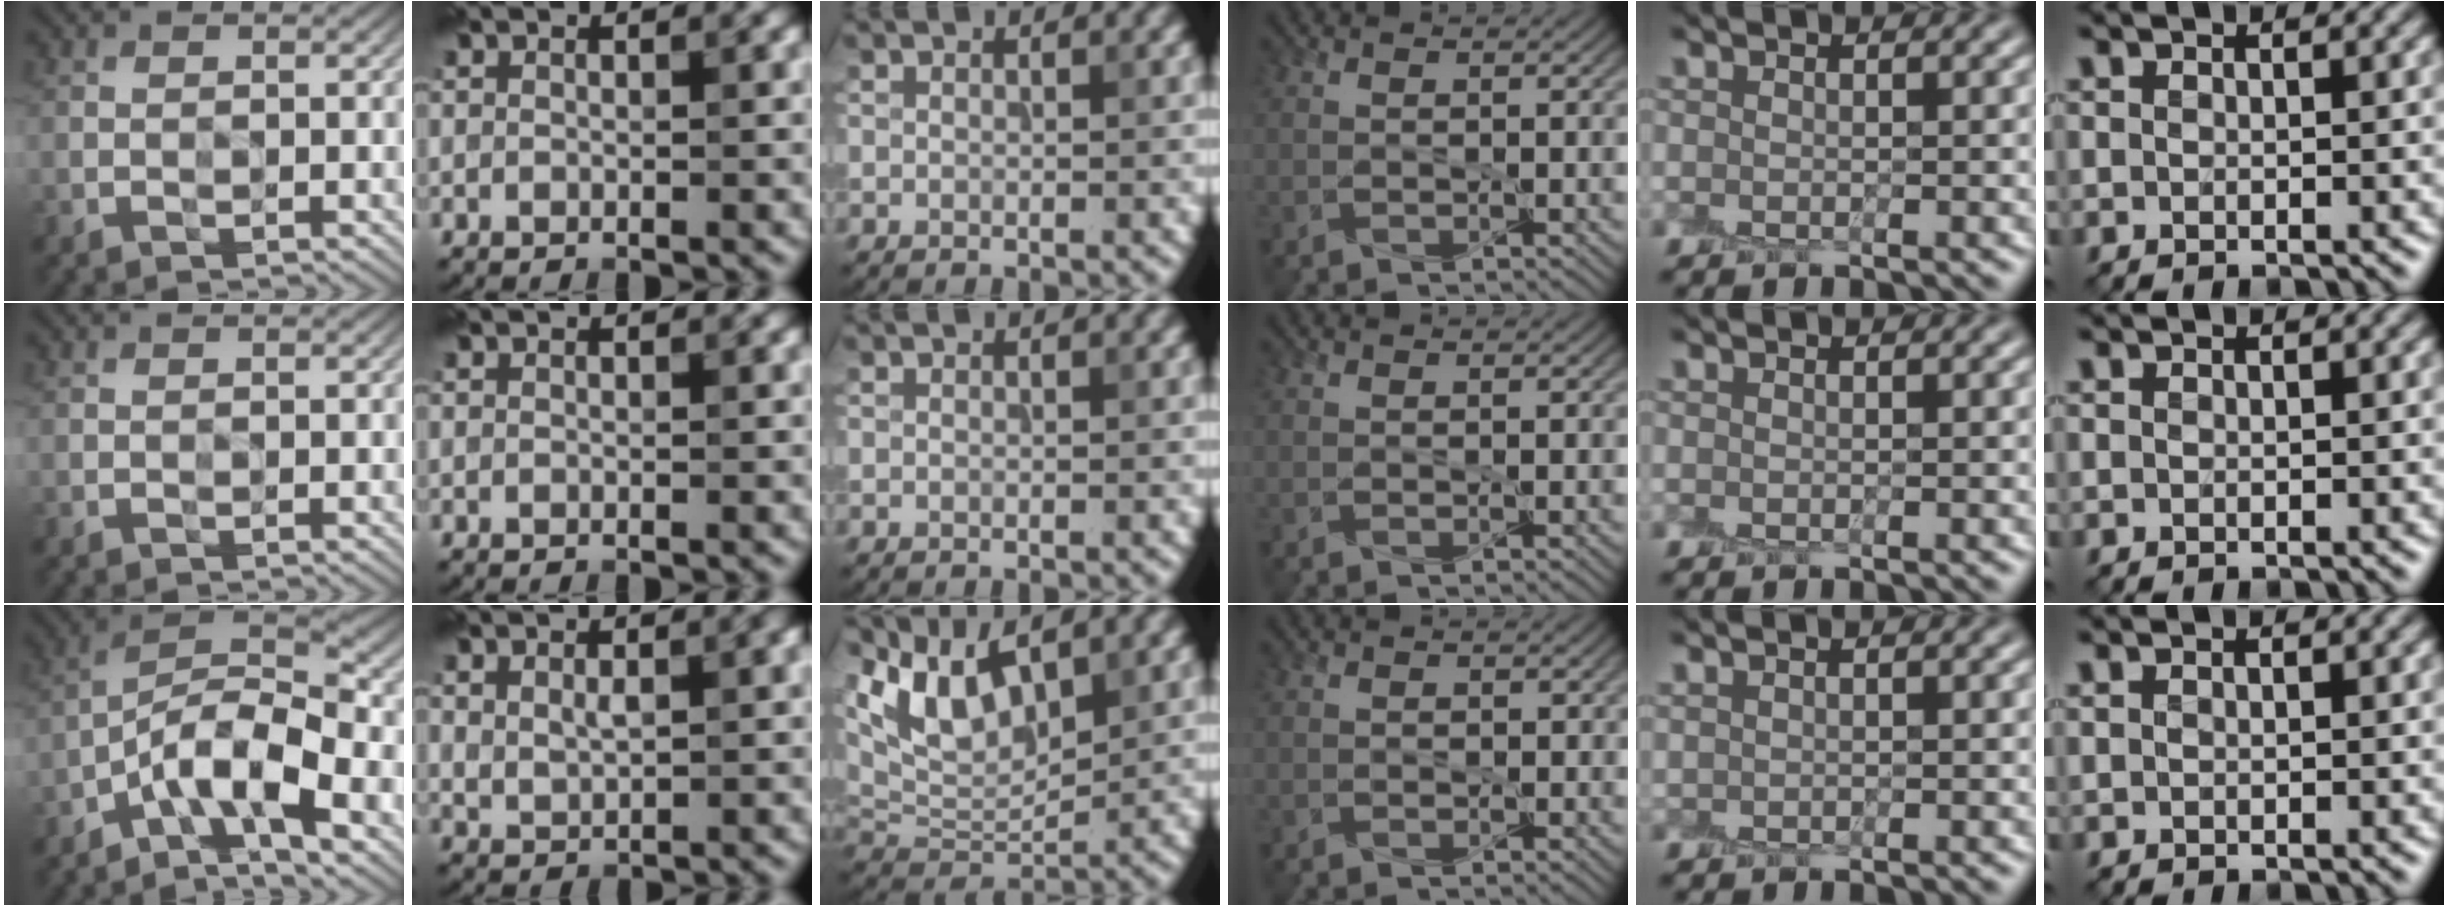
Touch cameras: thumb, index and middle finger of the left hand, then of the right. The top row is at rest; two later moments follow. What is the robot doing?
{"motion": "peel", "object": "aluminum foil"}